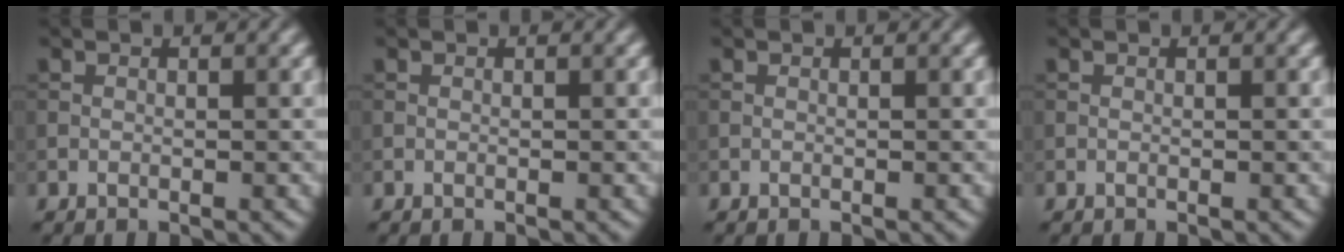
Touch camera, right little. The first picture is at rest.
{"total": 0.0}
{"total": 0.0}
{"total": 0.0}